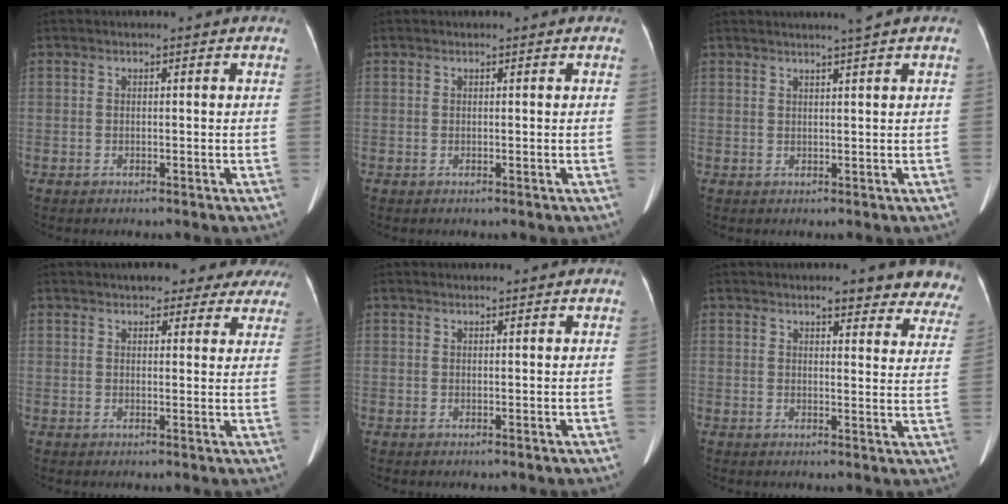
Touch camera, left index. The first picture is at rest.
{"total": 0.0}
{"total": 2.8, "force": [2.2, -0.9, 1.5], "torque": [-0.021, 0.004, 0.034]}
{"total": 11.8, "force": [10.2, 4.2, 4.1], "torque": [-0.014, 0.018, 0.108]}
{"total": 1.3, "force": [1.2, 0.1, 0.3], "torque": [-0.007, 0.013, 0.021]}
{"total": 11.1, "force": [10.1, 2.5, 3.9], "torque": [-0.005, -0.016, 0.088]}